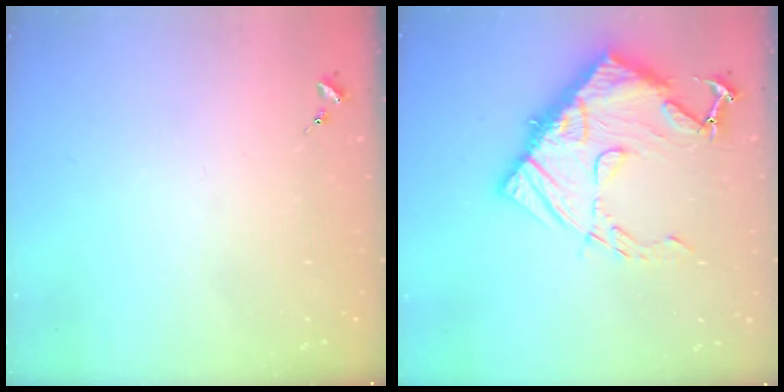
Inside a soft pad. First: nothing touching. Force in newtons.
{"total": 22.1, "press": 22.0, "slide": 2.0}